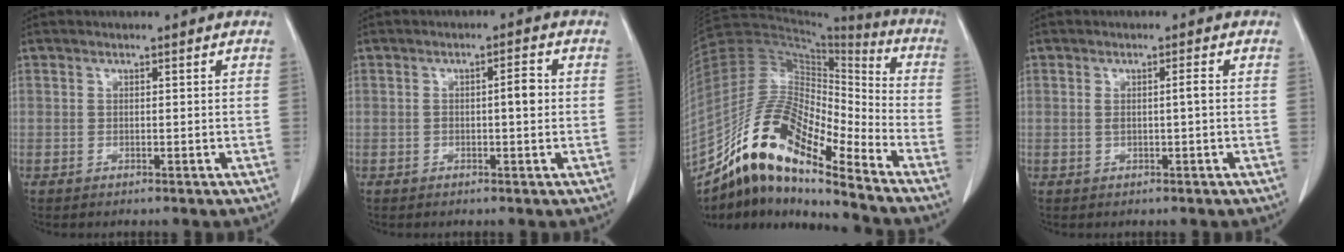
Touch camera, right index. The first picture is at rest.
{"total": 2.7, "force": [-0.1, 0.5, 2.7], "torque": [-0.039, 0.007, -0.004]}
{"total": 16.8, "force": [-12.4, 3.4, 10.9], "torque": [-0.210, 0.035, -0.224]}
{"total": 1.8, "force": [0.0, 0.0, 1.8], "torque": [-0.031, 0.002, 0.002]}